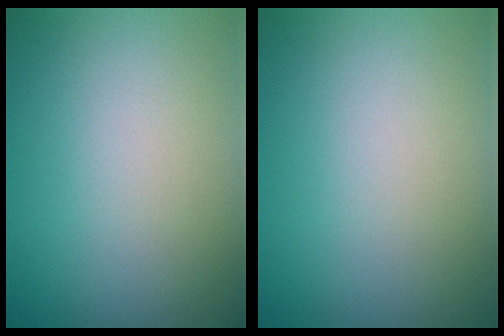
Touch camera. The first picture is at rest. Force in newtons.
{"total": 0.0}